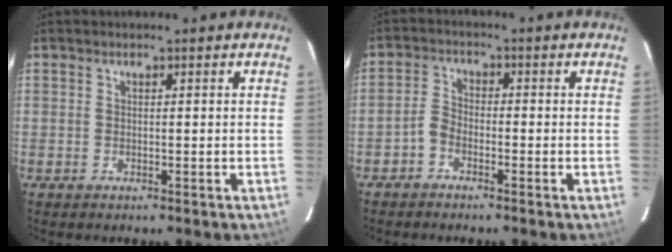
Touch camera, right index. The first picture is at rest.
{"total": 2.7, "force": [-1.9, 1.4, 1.1], "torque": [-0.030, 0.011, -0.040]}